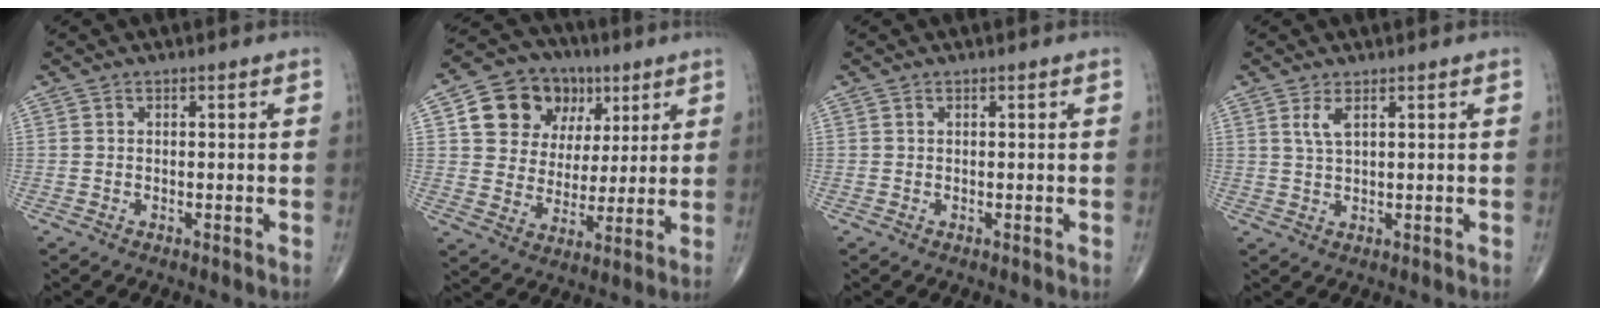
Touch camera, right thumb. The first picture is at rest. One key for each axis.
{"total": 15.4, "fx": 6.0, "fy": 12.4, "fz": 7.0, "tx": -0.076, "ty": 0.002, "tz": 0.106}
{"total": 0.0}
{"total": 2.6, "fx": 1.3, "fy": 0.7, "fz": 2.1, "tx": -0.050, "ty": -0.005, "tz": 0.032}